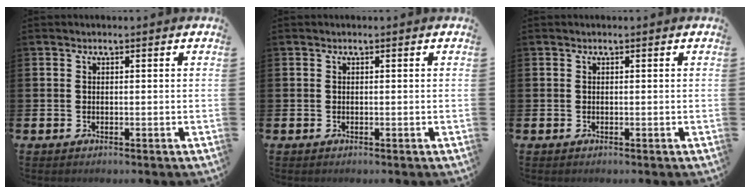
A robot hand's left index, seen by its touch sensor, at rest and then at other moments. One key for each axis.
{"total": 0.0}
{"total": 0.0}